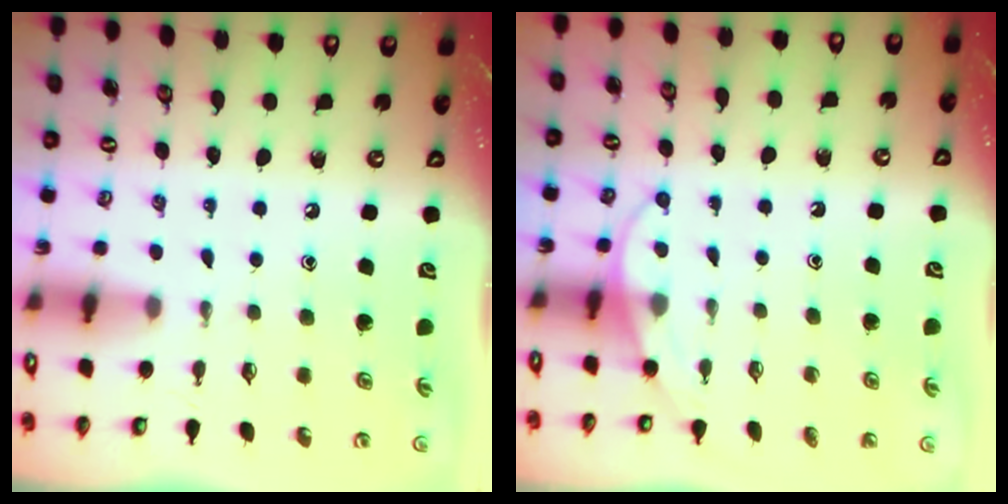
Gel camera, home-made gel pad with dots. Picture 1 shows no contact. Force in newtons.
{"total": 5.1, "press": 5.1, "slide": 0.2}